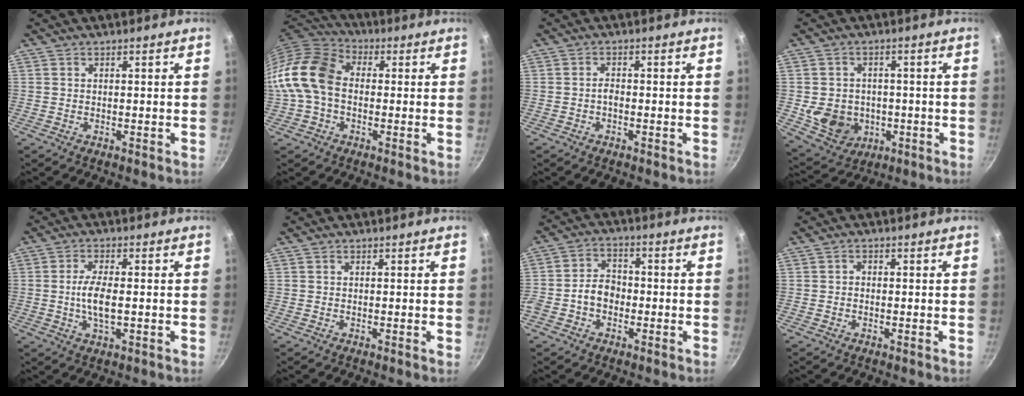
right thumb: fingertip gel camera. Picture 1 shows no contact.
{"total": 14.0, "force": [-0.7, 10.1, 9.6], "torque": [-0.165, 0.034, -0.032]}
{"total": 0.6, "force": [-0.2, 0.3, 0.4], "torque": [-0.006, 0.003, -0.006]}
{"total": 9.9, "force": [-1.7, 8.5, 4.9], "torque": [-0.067, 0.009, -0.011]}
{"total": 5.9, "force": [-0.5, 2.1, 5.5], "torque": [-0.113, 0.002, -0.012]}
{"total": 0.0}
{"total": 5.9, "force": [-1.7, 4.6, 3.3], "torque": [-0.034, 0.024, -0.040]}
{"total": 0.8, "force": [-0.3, 0.7, 0.4], "torque": [-0.005, 0.005, -0.007]}